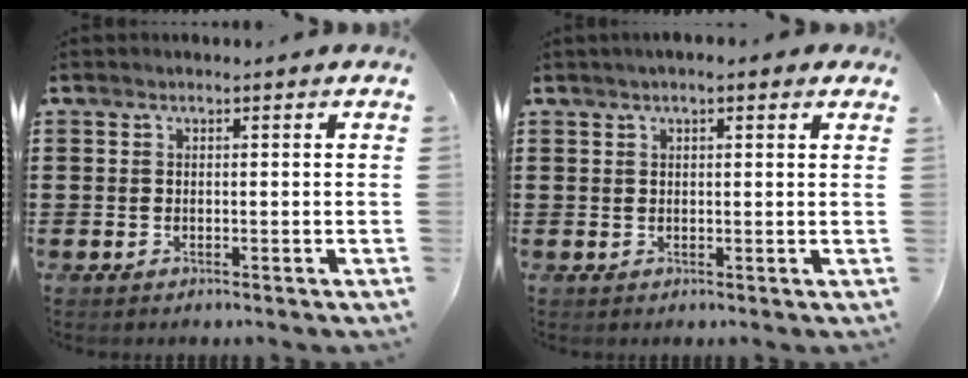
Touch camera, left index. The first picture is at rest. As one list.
[{"total": 2.0, "force": [1.3, 0.4, 1.5], "torque": [-0.031, 0.005, 0.022]}]